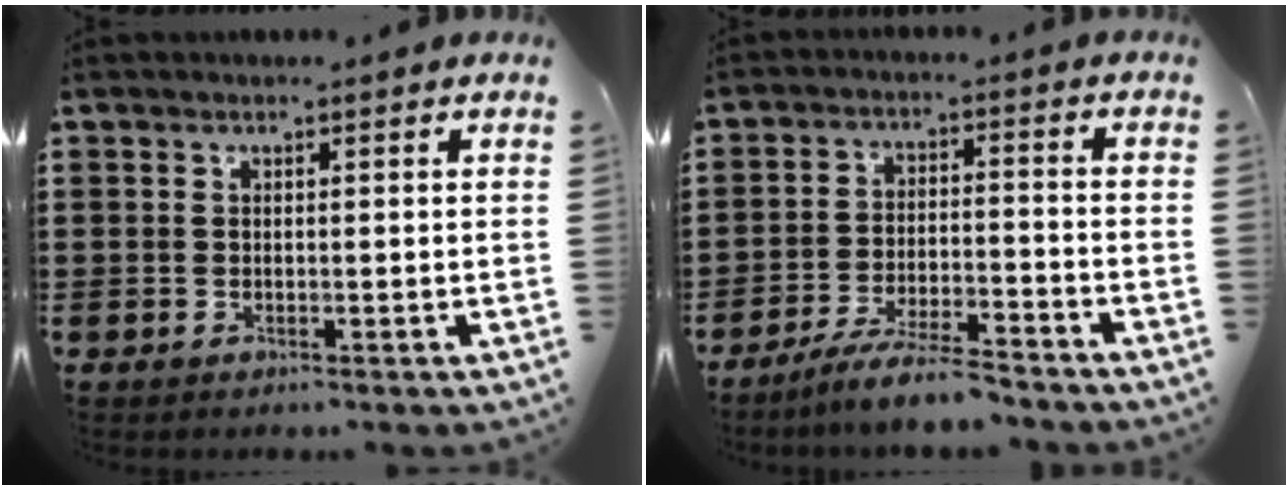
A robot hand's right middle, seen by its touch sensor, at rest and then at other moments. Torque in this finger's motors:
{"motor_torque": [0.81, -0.38, 0.17, 0.13]}